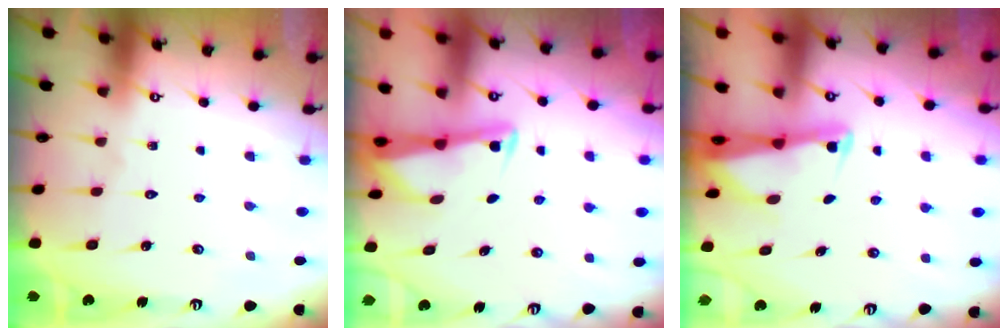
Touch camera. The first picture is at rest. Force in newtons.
{"total": 3.3, "press": 3.3, "slide": 0.3}
{"total": 2.4, "press": 2.4, "slide": 0.3}